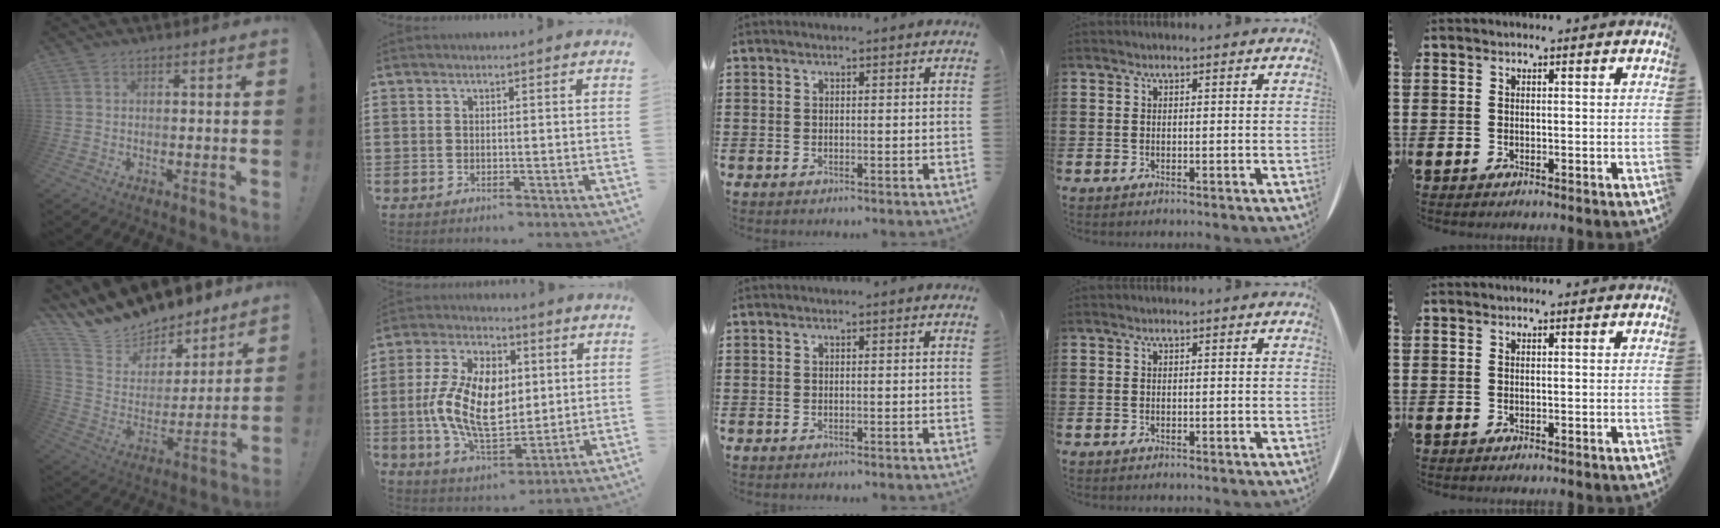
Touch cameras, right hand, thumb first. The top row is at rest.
{"thumb": {"total": 15.0, "force": [13.4, 6.0, 3.0], "torque": [-0.079, -0.107, 0.253]}, "index": {"total": 13.1, "force": [0.4, 7.7, 10.6], "torque": [-0.228, 0.004, 0.006]}}